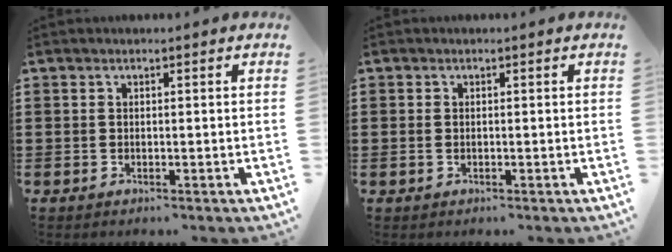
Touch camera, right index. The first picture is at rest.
{"total": 0.7, "force": [-0.1, 0.4, 0.6], "torque": [-0.013, 0.002, -0.003]}